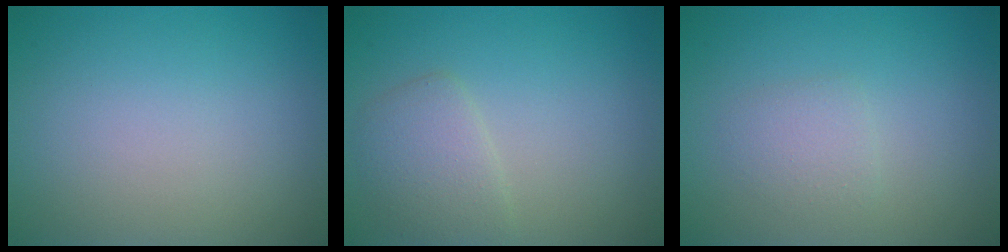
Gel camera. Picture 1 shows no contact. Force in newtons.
{"total": 2.6, "press": 2.6, "slide": 0.3}
{"total": 1.6, "press": 1.6, "slide": 0.1}